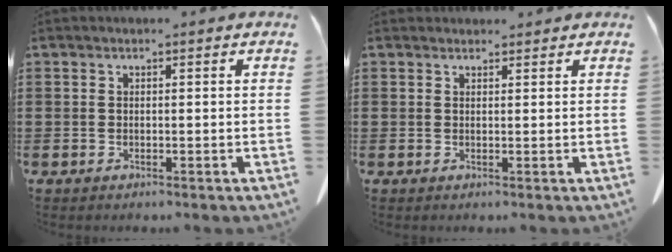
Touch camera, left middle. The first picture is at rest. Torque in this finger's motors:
{"motor_torque": [-0.71, 0.72, -0.10, -0.07]}